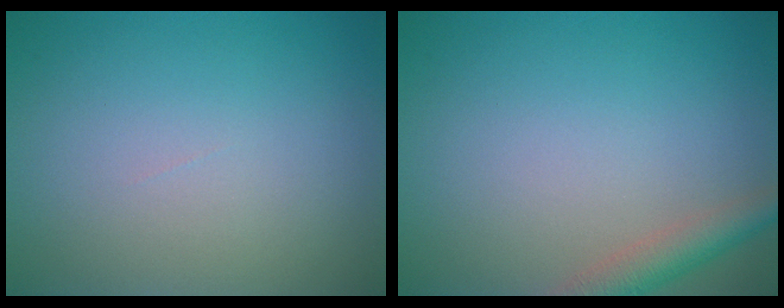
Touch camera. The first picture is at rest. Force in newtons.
{"total": 2.9, "press": 2.9, "slide": 0.2}